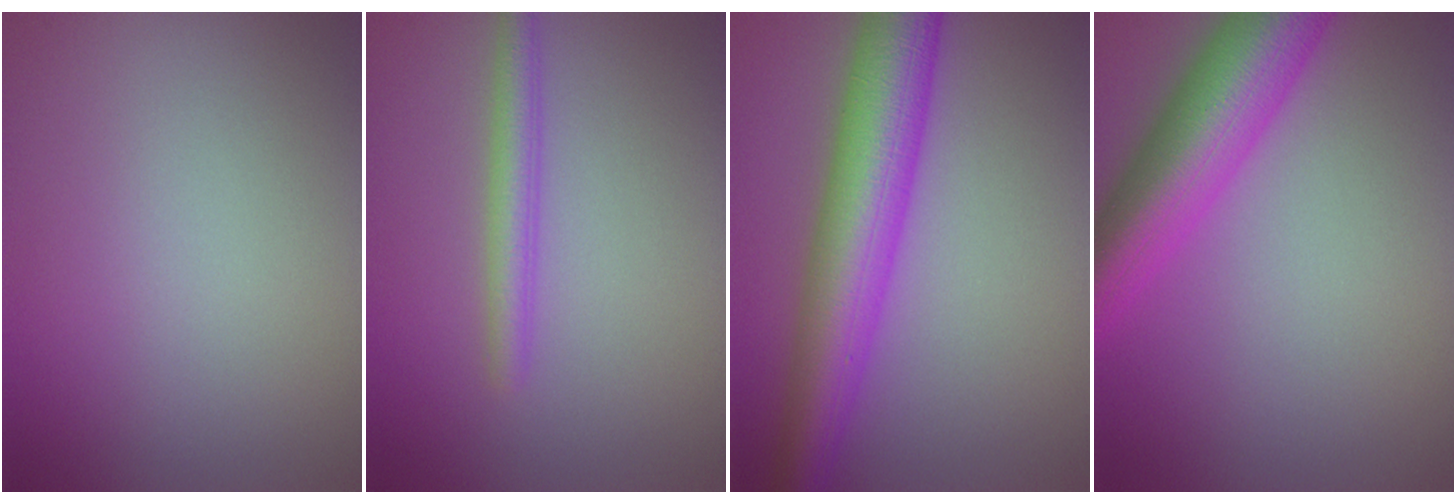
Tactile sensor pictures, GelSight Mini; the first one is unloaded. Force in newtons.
{"total": 2.2, "press": 2.1, "slide": 0.1}
{"total": 7.7, "press": 7.7, "slide": 0.2}
{"total": 8.2, "press": 8.2, "slide": 0.3}